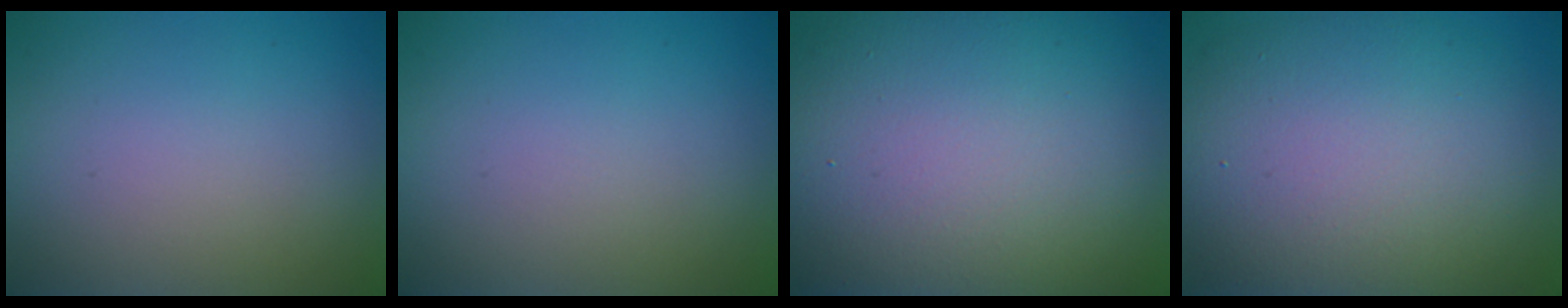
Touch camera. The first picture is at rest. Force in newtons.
{"total": 1.6, "press": 1.6, "slide": 0.0}
{"total": 16.4, "press": 16.3, "slide": 1.4}
{"total": 12.0, "press": 12.0, "slide": 0.6}